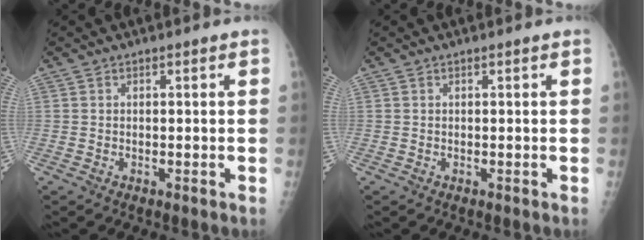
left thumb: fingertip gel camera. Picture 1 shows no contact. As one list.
[{"total": 0.0}]